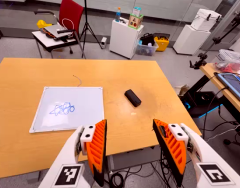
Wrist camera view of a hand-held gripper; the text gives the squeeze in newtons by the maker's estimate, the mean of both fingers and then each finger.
{"total": 0.0}